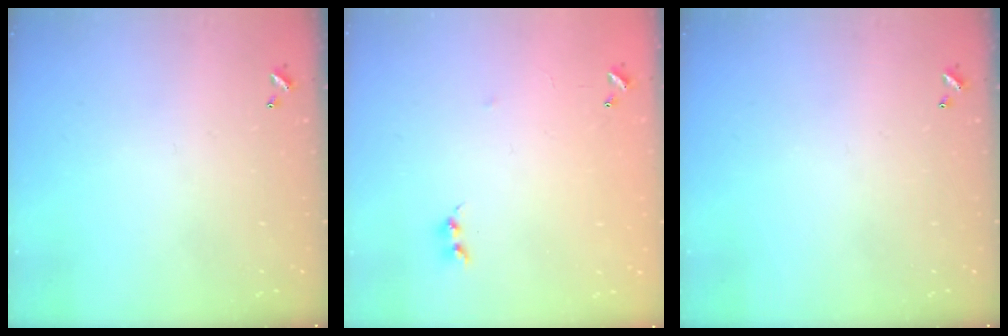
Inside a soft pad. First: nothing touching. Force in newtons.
{"total": 6.2, "press": 6.2, "slide": 0.7}
{"total": 0.0}